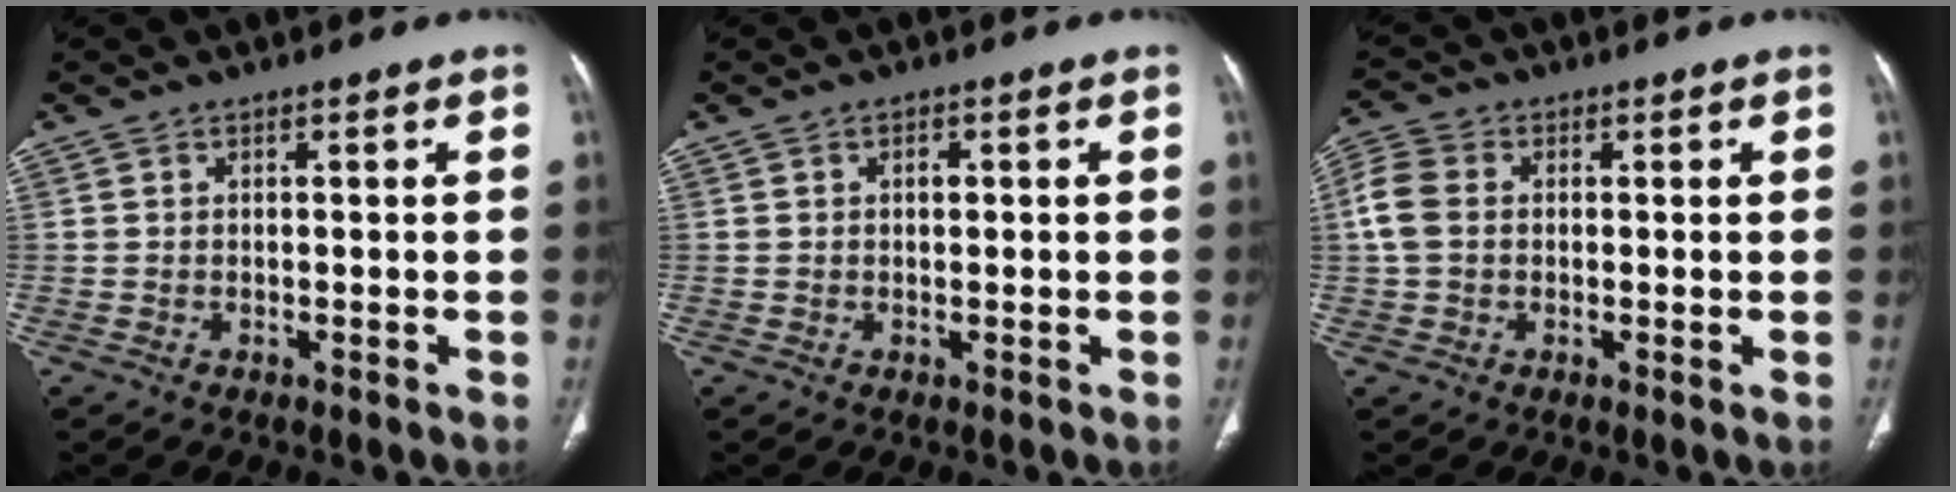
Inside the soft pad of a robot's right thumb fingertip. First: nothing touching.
{"total": 1.5, "force": [0.4, 0.9, 1.2], "torque": [-0.014, -0.003, 0.004]}
{"total": 5.8, "force": [0.5, 4.2, 3.9], "torque": [-0.094, 0.013, 0.002]}